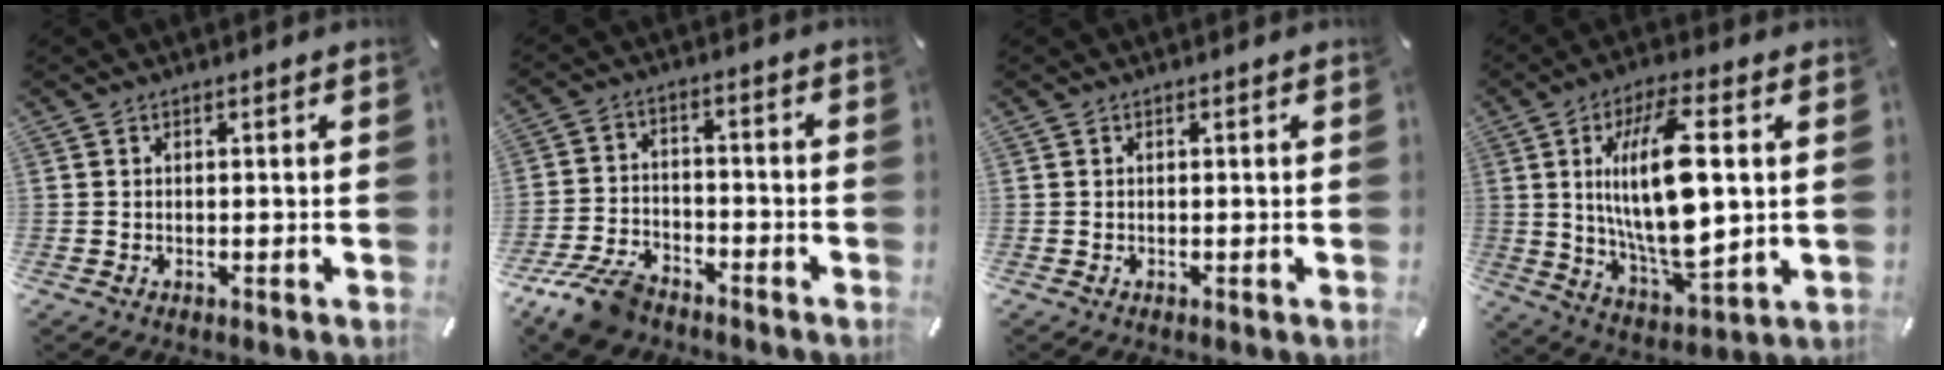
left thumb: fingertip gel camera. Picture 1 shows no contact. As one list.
[{"total": 9.8, "force": [-7.5, 4.6, 4.3], "torque": [-0.085, 0.038, -0.142]}, {"total": 0.0}, {"total": 19.2, "force": [3.3, 7.2, 17.5], "torque": [-0.346, -0.019, 0.044]}]